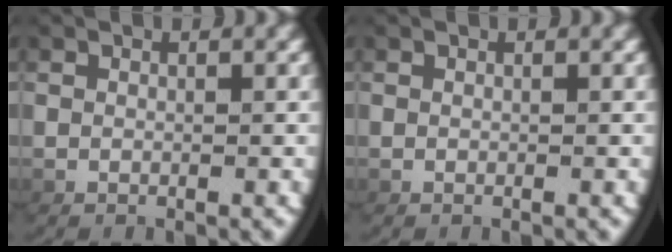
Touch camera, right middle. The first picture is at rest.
{"total": 0.0}